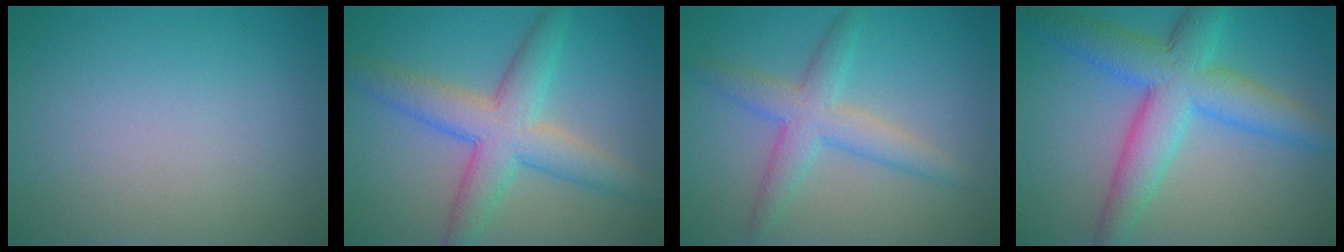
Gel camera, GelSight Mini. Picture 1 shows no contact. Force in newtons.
{"total": 6.4, "press": 6.3, "slide": 0.0}
{"total": 4.2, "press": 4.2, "slide": 0.1}
{"total": 7.3, "press": 7.3, "slide": 0.2}